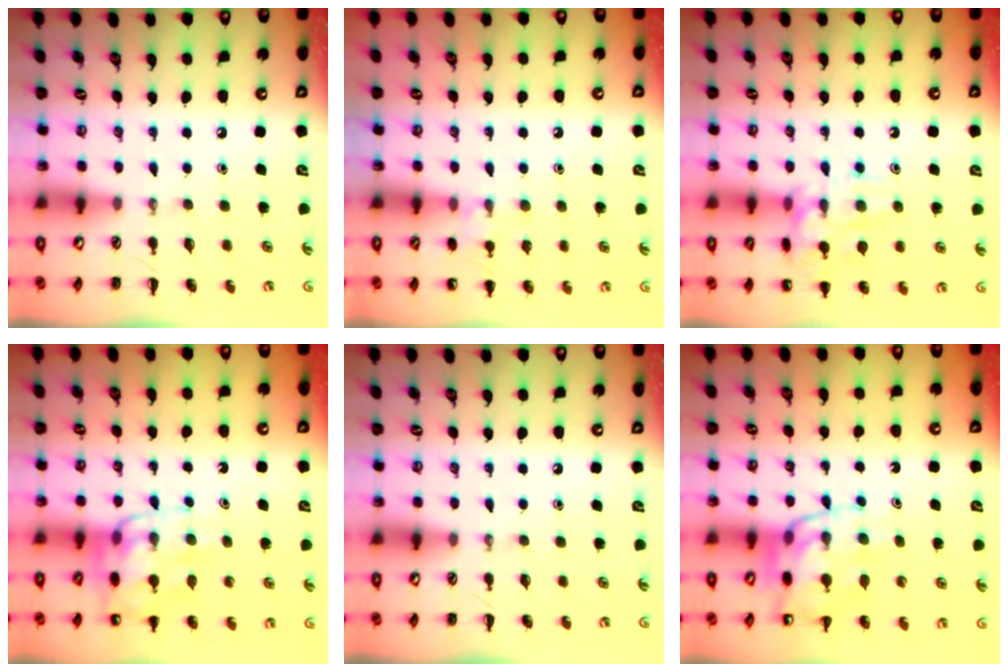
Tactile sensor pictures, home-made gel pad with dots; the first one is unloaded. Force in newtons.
{"total": 7.3, "press": 7.0, "slide": 2.1}
{"total": 14.7, "press": 14.7, "slide": 1.1}
{"total": 12.8, "press": 12.5, "slide": 2.5}
{"total": 0.0}
{"total": 13.9, "press": 13.5, "slide": 3.1}